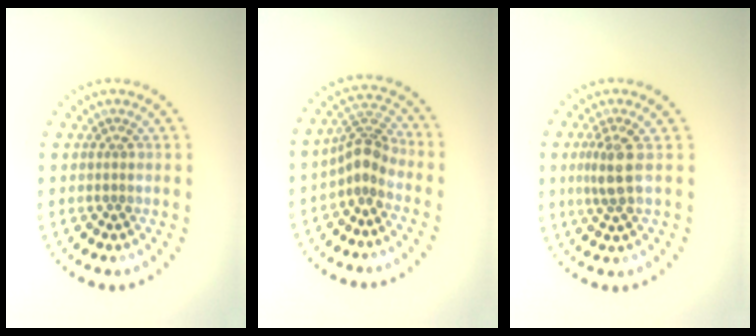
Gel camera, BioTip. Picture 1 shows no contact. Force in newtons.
{"total": 2.8, "press": 2.0, "slide": 1.9}
{"total": 2.6, "press": 2.1, "slide": 1.4}